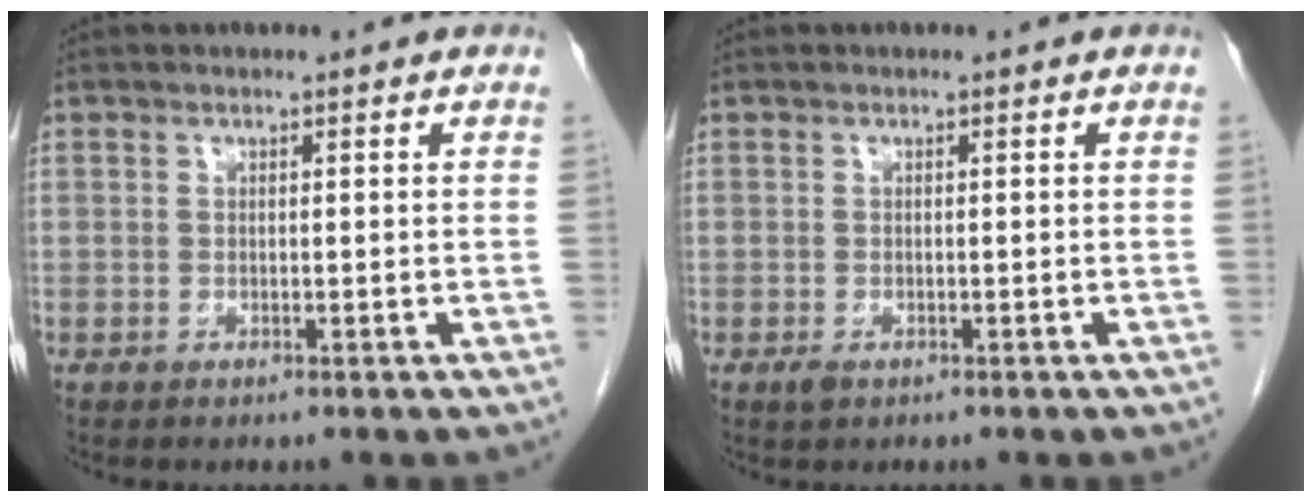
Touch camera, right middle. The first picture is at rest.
{"total": 1.0, "force": [-0.5, 0.5, 0.7], "torque": [-0.014, -0.001, -0.005]}